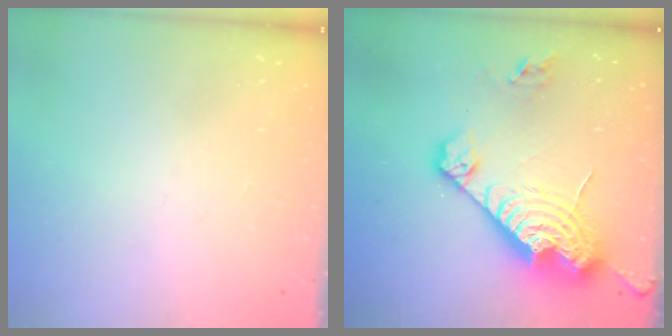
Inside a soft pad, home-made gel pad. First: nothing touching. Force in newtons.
{"total": 19.7, "press": 19.7, "slide": 1.8}